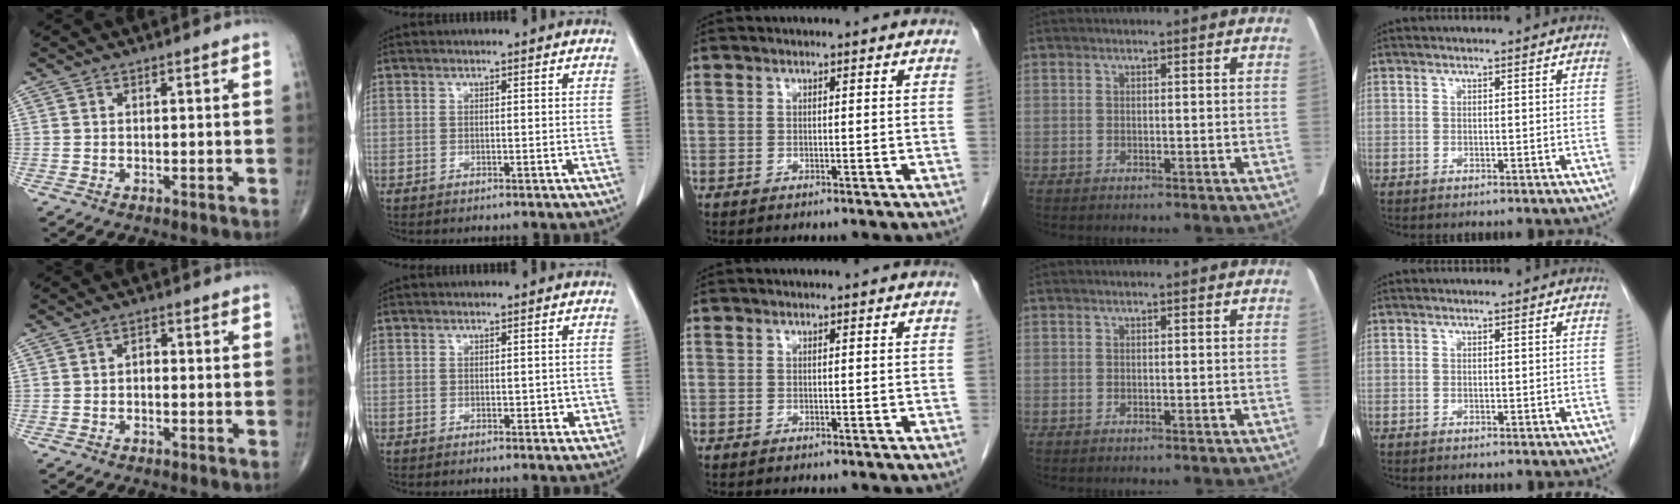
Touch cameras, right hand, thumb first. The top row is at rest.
{"thumb": {"total": 1.7, "force": [-0.4, 1.1, 1.2], "torque": [-0.006, 0.008, -0.013]}, "index": {"total": 2.0, "force": [-0.2, 1.4, 1.5], "torque": [-0.011, 0.004, 0.002]}}